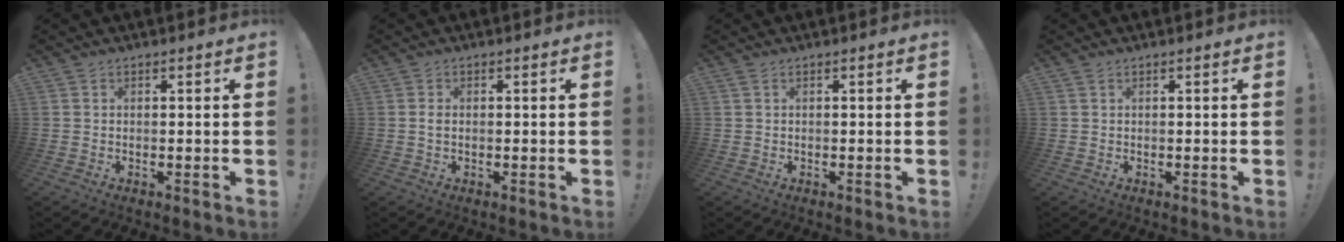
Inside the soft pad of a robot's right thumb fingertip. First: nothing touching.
{"total": 1.2, "force": [-0.1, 0.8, 0.9], "torque": [-0.021, 0.006, -0.001]}
{"total": 0.6, "force": [0.2, 0.1, 0.5], "torque": [-0.011, 0.000, 0.004]}
{"total": 0.0}